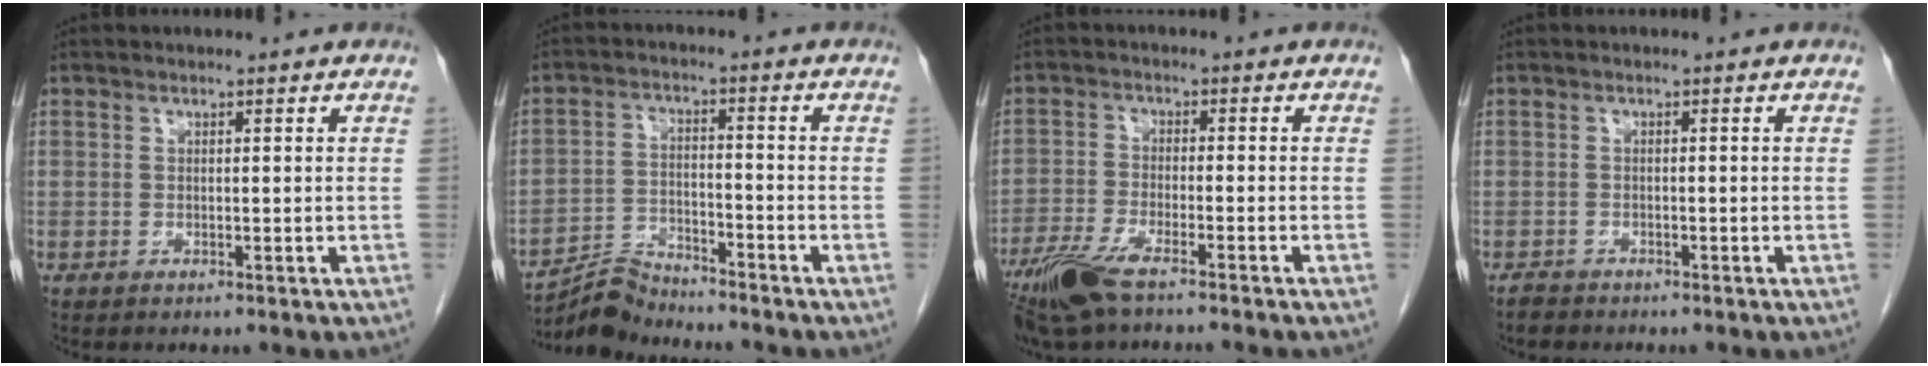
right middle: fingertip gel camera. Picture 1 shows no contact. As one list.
[{"total": 5.6, "force": [-5.6, 0.0, -0.5], "torque": [0.001, -0.004, -0.102]}, {"total": 8.0, "force": [-6.0, 0.5, 5.2], "torque": [-0.101, -0.019, -0.111]}, {"total": 1.5, "force": [-1.3, 0.6, 0.2], "torque": [-0.013, -0.002, -0.022]}]